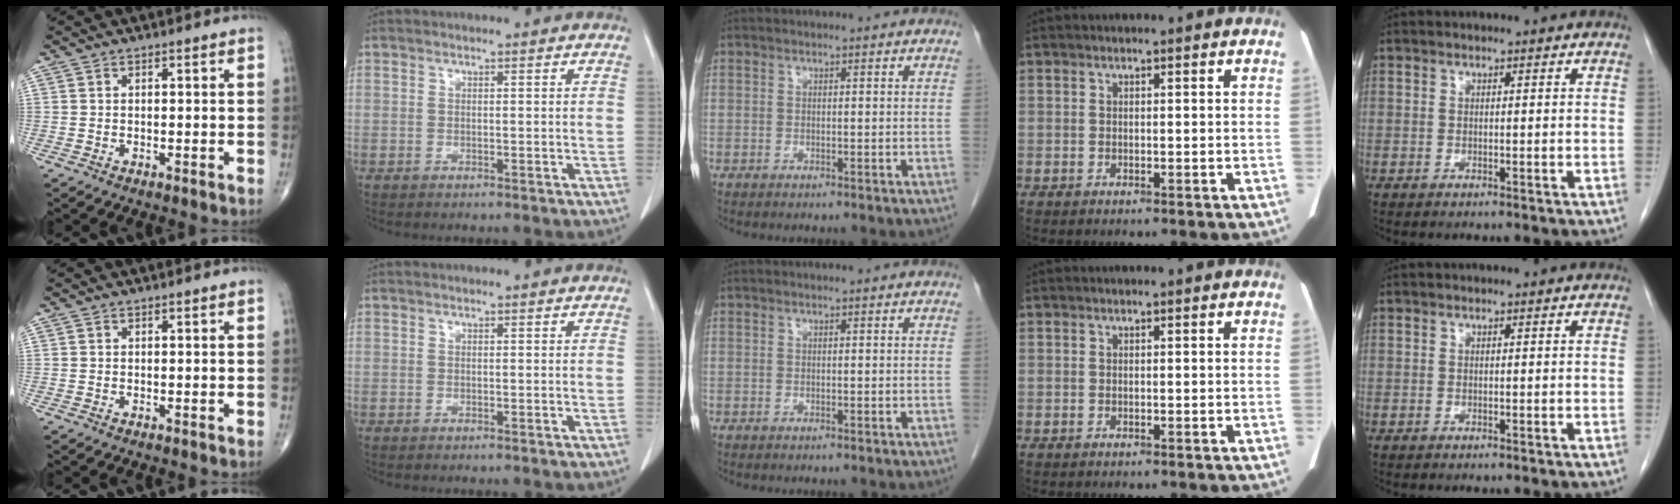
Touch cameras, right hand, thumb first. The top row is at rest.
{}